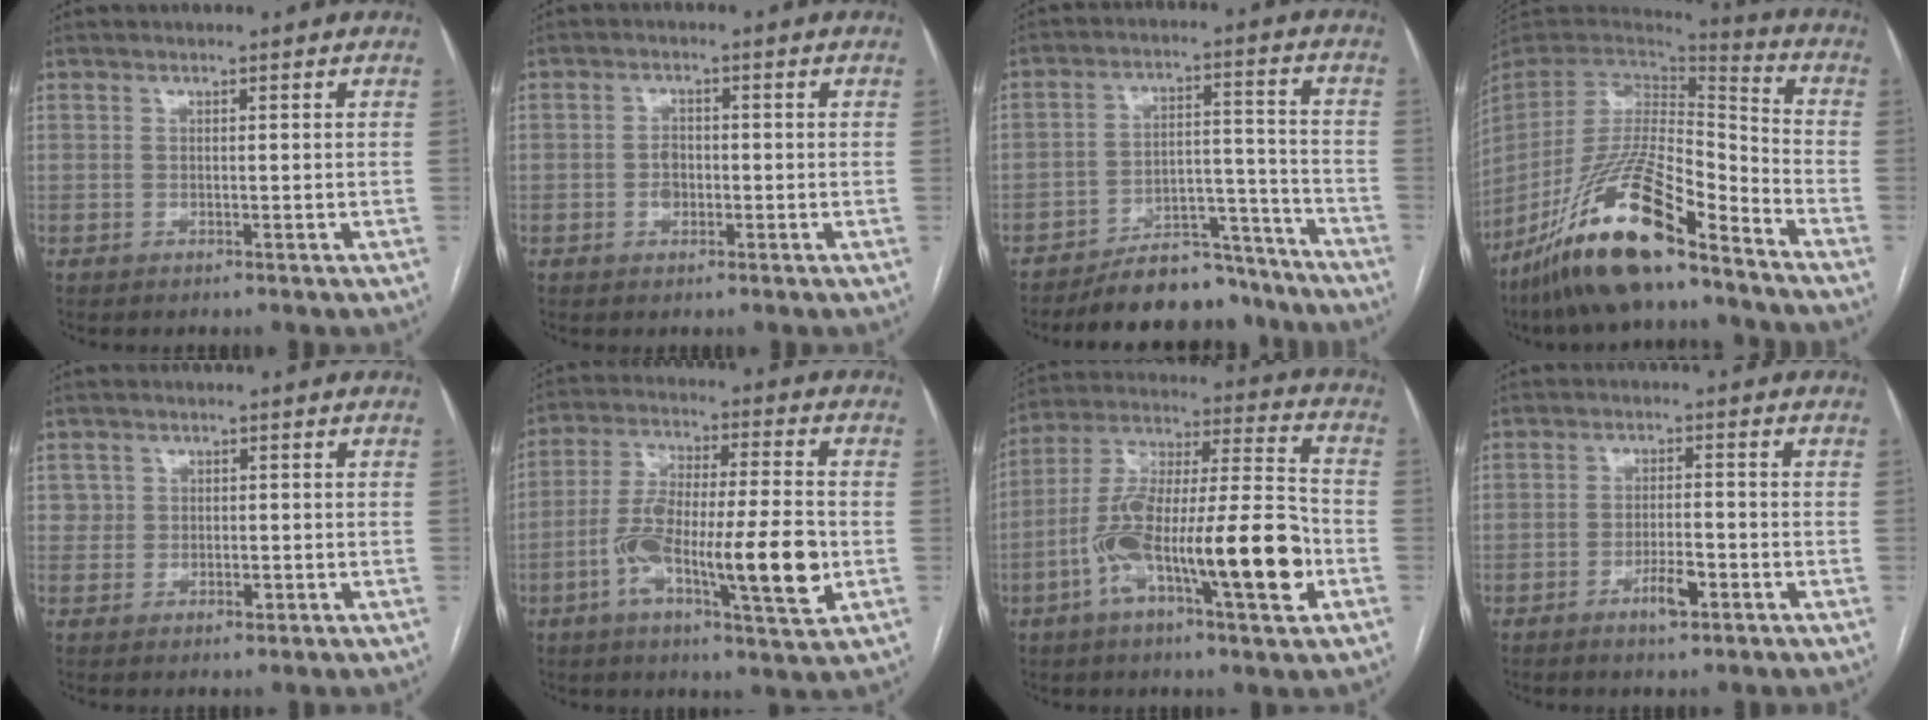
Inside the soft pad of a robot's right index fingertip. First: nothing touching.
{"total": 2.4, "force": [-0.6, 1.8, 1.5], "torque": [-0.023, 0.005, -0.008]}
{"total": 12.8, "force": [-11.9, 4.0, 2.4], "torque": [-0.010, 0.046, -0.177]}
{"total": 19.8, "force": [-13.7, 3.9, 13.8], "torque": [-0.289, -0.025, -0.253]}
{"total": 2.4, "force": [0.1, 2.2, 0.7], "torque": [-0.006, 0.004, 0.003]}
{"total": 16.4, "force": [-4.1, 3.0, 15.6], "torque": [-0.282, 0.001, -0.070]}
{"total": 21.1, "force": [-6.7, 3.7, 19.7], "torque": [-0.347, 0.007, -0.110]}
{"total": 4.1, "force": [-2.1, 1.1, 3.4], "torque": [-0.060, 0.001, -0.036]}